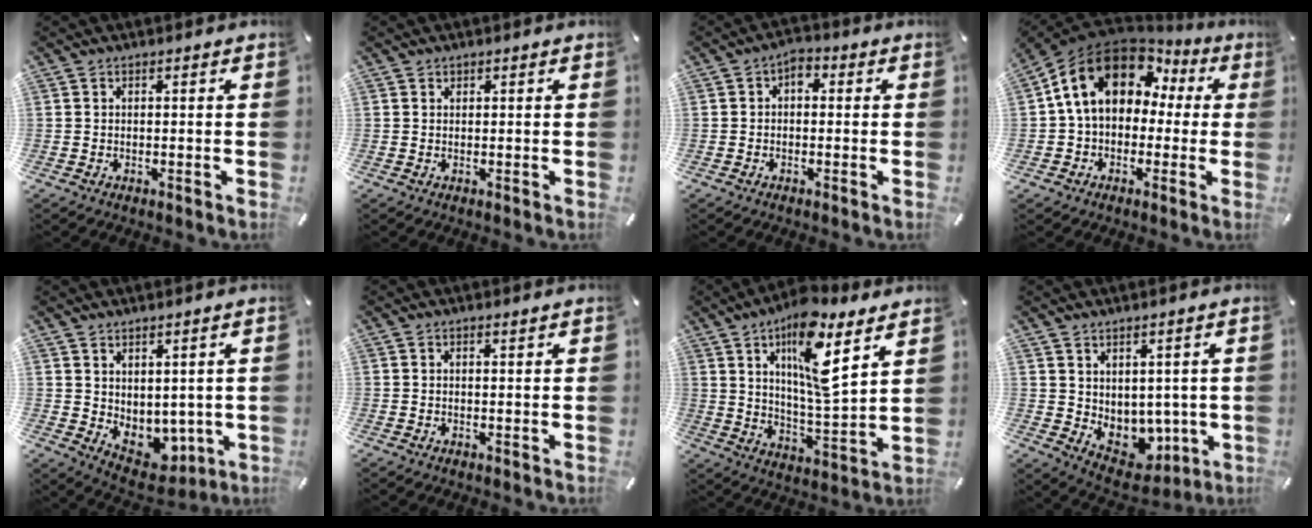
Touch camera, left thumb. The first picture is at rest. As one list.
[{"total": 0.6, "force": [0.4, 0.4, 0.0], "torque": [0.002, 0.002, 0.008]}, {"total": 2.9, "force": [-0.5, 2.0, 2.0], "torque": [-0.031, 0.010, -0.013]}, {"total": 15.4, "force": [5.0, 11.4, 9.2], "torque": [-0.193, -0.012, 0.085]}, {"total": 5.2, "force": [1.4, 4.7, 1.6], "torque": [-0.012, -0.031, 0.035]}, {"total": 0.6, "force": [0.5, 0.1, 0.4], "torque": [-0.008, -0.001, 0.009]}, {"total": 15.7, "force": [8.9, 4.7, 12.1], "torque": [-0.217, -0.040, 0.146]}, {"total": 7.0, "force": [2.0, 6.5, 1.6], "torque": [-0.019, -0.034, 0.049]}]